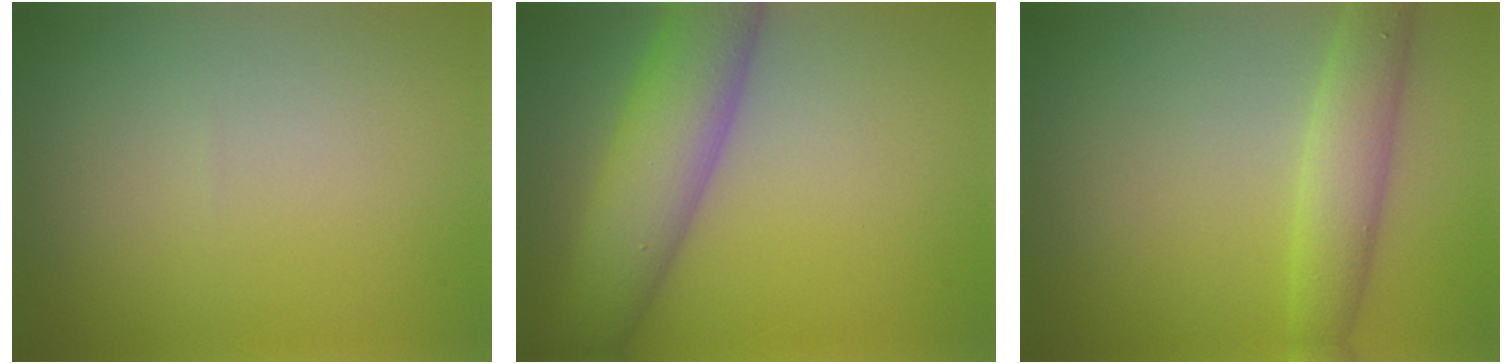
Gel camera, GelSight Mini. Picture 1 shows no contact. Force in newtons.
{"total": 7.2, "press": 7.2, "slide": 0.3}
{"total": 3.5, "press": 3.5, "slide": 0.2}